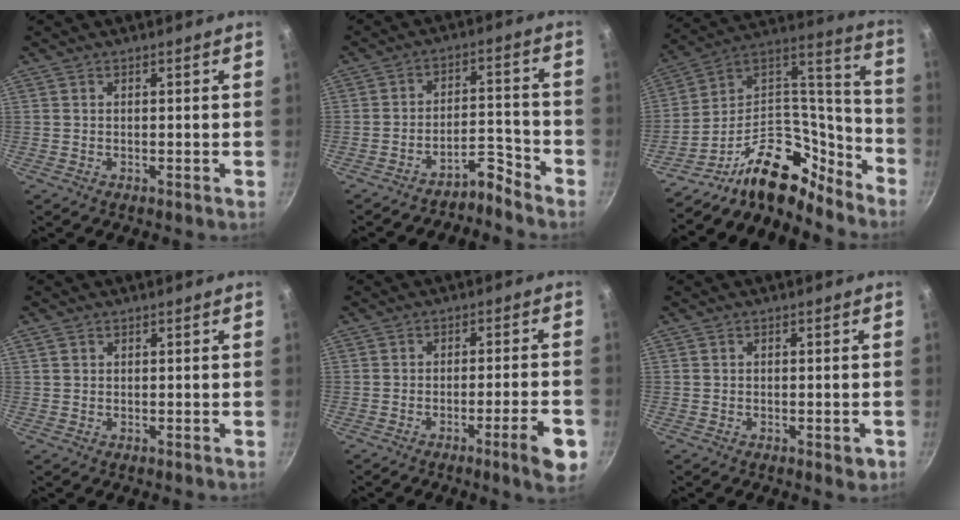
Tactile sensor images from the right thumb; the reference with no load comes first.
{"total": 5.4, "force": [-5.0, 1.2, 1.5], "torque": [-0.006, 0.059, -0.092]}
{"total": 20.1, "force": [-15.0, 9.5, 9.4], "torque": [-0.074, 0.131, -0.264]}
{"total": 1.5, "force": [0.8, 1.1, 0.7], "torque": [-0.011, 0.002, 0.016]}
{"total": 7.8, "force": [-3.5, 0.8, 6.9], "torque": [-0.088, 0.017, -0.047]}
{"total": 2.4, "force": [-0.9, 1.2, 1.9], "torque": [-0.024, -0.002, -0.013]}